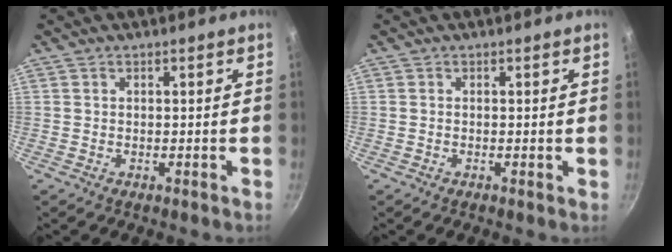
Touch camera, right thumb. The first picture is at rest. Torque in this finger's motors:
{"motor_torque": [0.08, -0.07, -0.01, -0.08, 0.03]}